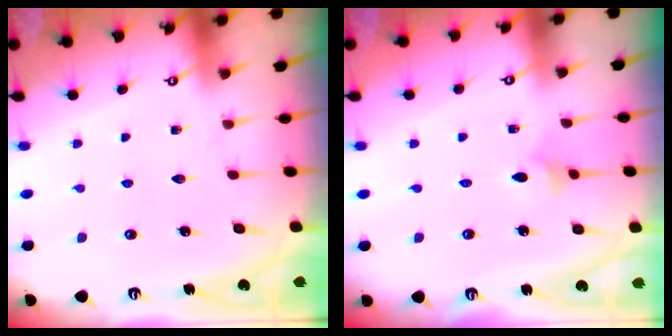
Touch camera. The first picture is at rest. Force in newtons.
{"total": 2.8, "press": 2.8, "slide": 0.6}